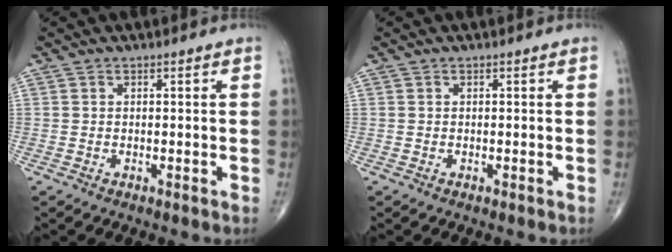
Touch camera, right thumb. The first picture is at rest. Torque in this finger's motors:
{"motor_torque": [-0.22, 0.02, -0.06, 0.06, 0.00]}